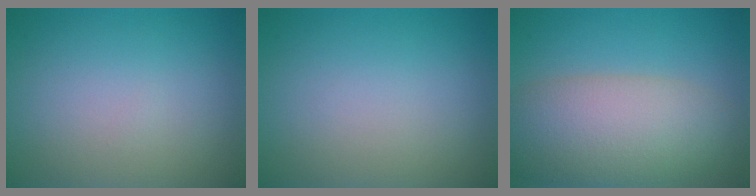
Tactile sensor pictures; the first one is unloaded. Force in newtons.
{"total": 0.0}
{"total": 8.7, "press": 8.7, "slide": 0.7}